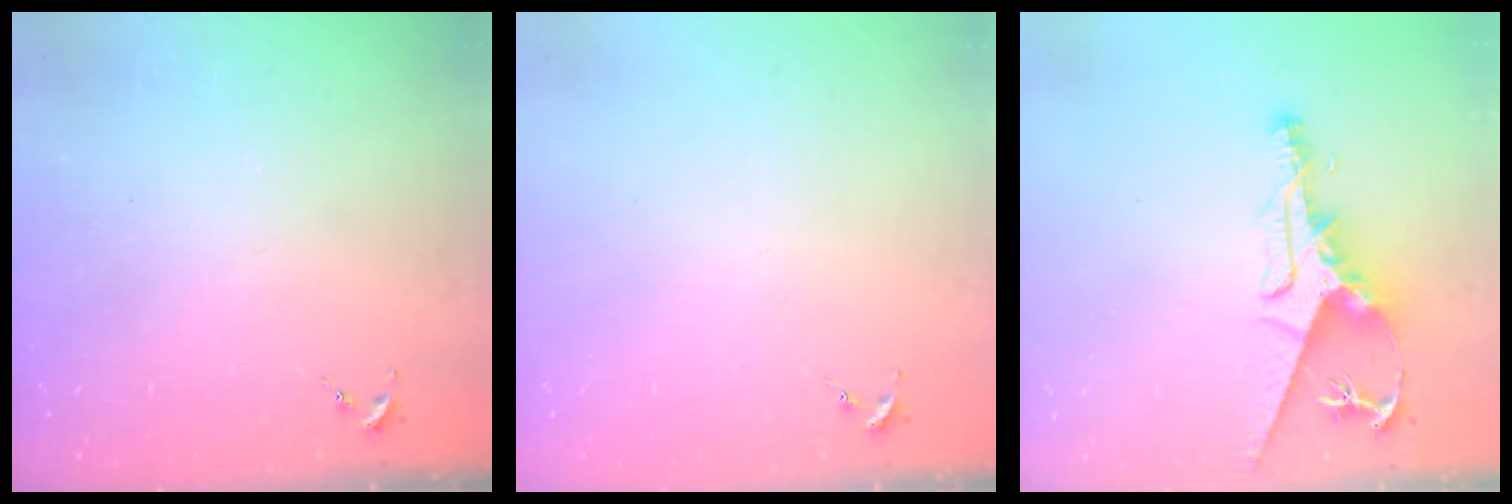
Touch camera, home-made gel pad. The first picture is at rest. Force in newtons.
{"total": 0.0}
{"total": 11.0, "press": 10.9, "slide": 1.2}